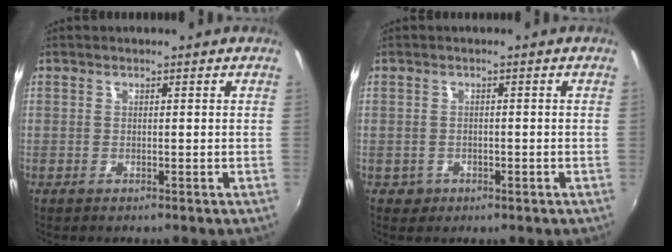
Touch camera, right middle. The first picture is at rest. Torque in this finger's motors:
{"motor_torque": [0.38, -0.31, -0.02, 0.00]}